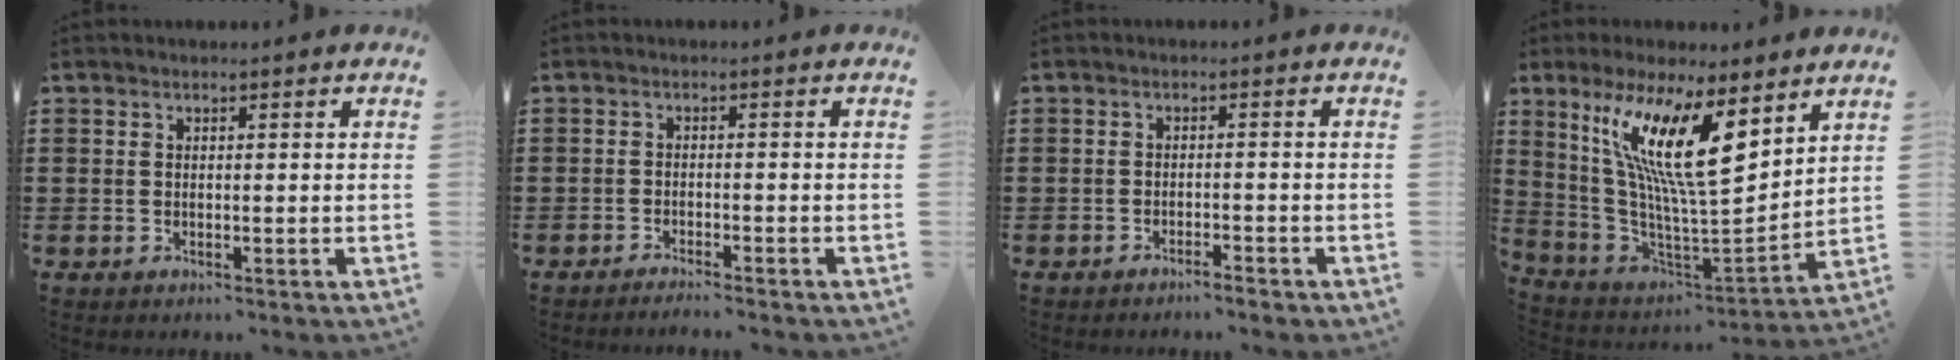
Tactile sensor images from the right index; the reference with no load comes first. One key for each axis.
{"total": 1.5, "fx": -1.5, "fy": -0.2, "fz": 0.2, "tx": -0.004, "ty": 0.003, "tz": -0.030}
{"total": 1.6, "fx": -1.5, "fy": -0.1, "fz": 0.5, "tx": -0.012, "ty": 0.002, "tz": -0.030}
{"total": 15.3, "fx": 7.3, "fy": 3.0, "fz": 13.1, "tx": -0.288, "ty": -0.035, "tz": 0.119}